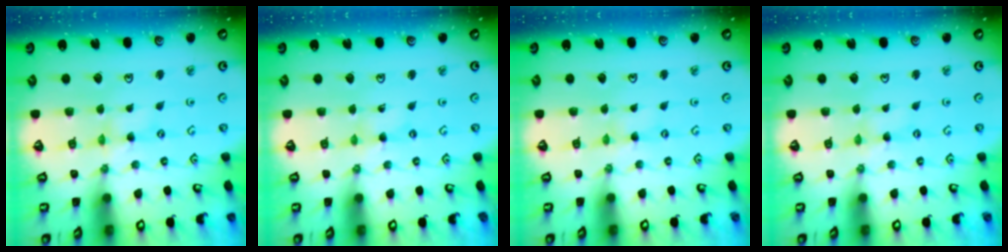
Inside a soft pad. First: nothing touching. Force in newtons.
{"total": 0.0}
{"total": 0.0}
{"total": 0.0}